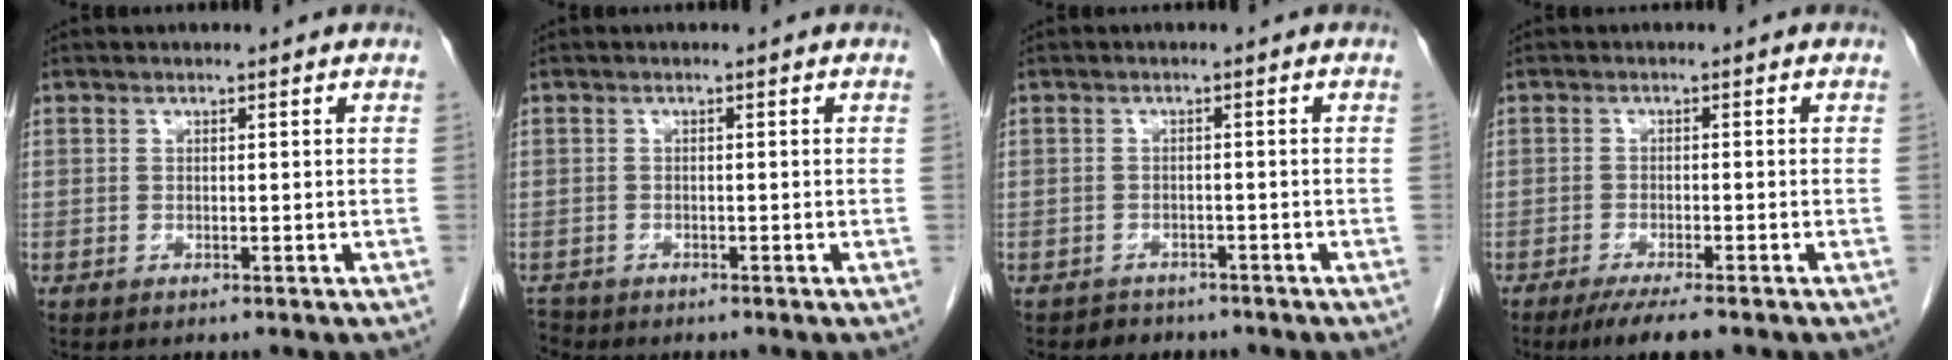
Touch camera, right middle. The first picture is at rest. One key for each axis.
{"total": 1.8, "fx": -1.7, "fy": 0.5, "fz": -0.2, "tx": 0.001, "ty": -0.006, "tz": -0.032}
{"total": 3.1, "fx": -2.6, "fy": 1.7, "fz": 0.1, "tx": -0.016, "ty": 0.004, "tz": -0.034}
{"total": 5.5, "fx": -4.0, "fy": 0.5, "fz": 3.7, "tx": -0.061, "ty": -0.014, "tz": -0.061}